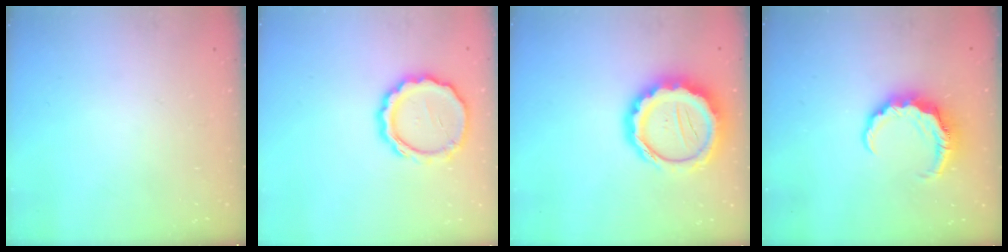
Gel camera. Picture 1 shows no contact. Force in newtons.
{"total": 11.9, "press": 11.7, "slide": 1.9}
{"total": 14.4, "press": 14.2, "slide": 2.9}
{"total": 6.8, "press": 6.7, "slide": 1.0}